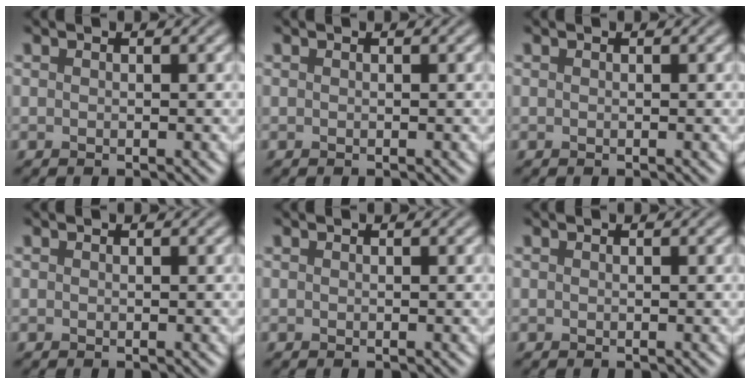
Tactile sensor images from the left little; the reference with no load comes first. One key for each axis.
{"total": 0.0}
{"total": 0.0}
{"total": 0.0}
{"total": 0.0}
{"total": 0.0}